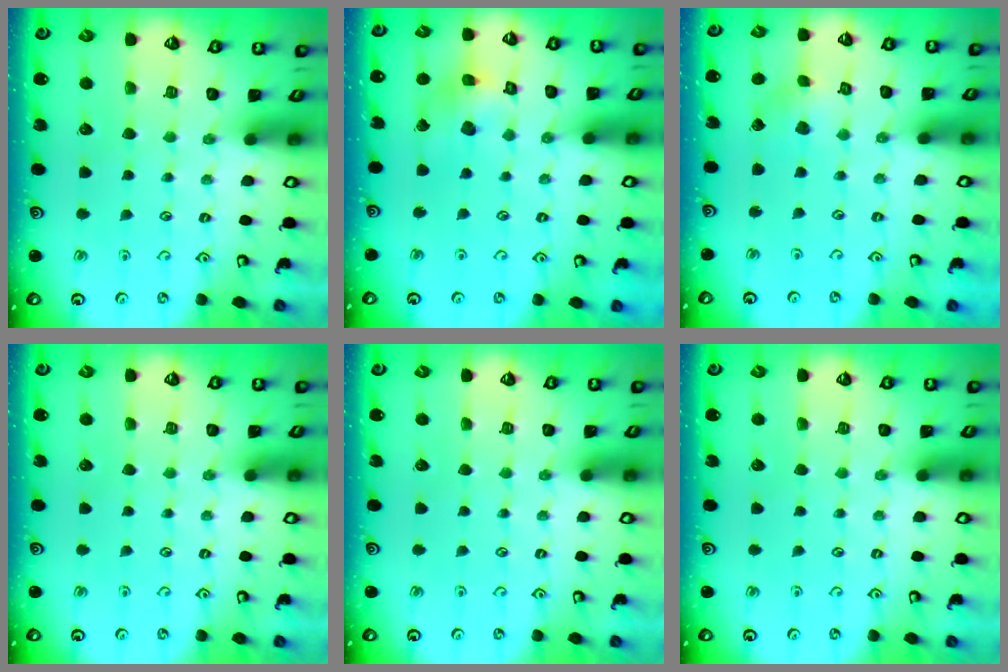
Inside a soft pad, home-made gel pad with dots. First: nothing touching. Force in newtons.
{"total": 11.7, "press": 11.6, "slide": 1.5}
{"total": 2.1, "press": 2.1, "slide": 0.0}
{"total": 0.0}
{"total": 0.0}
{"total": 0.0}